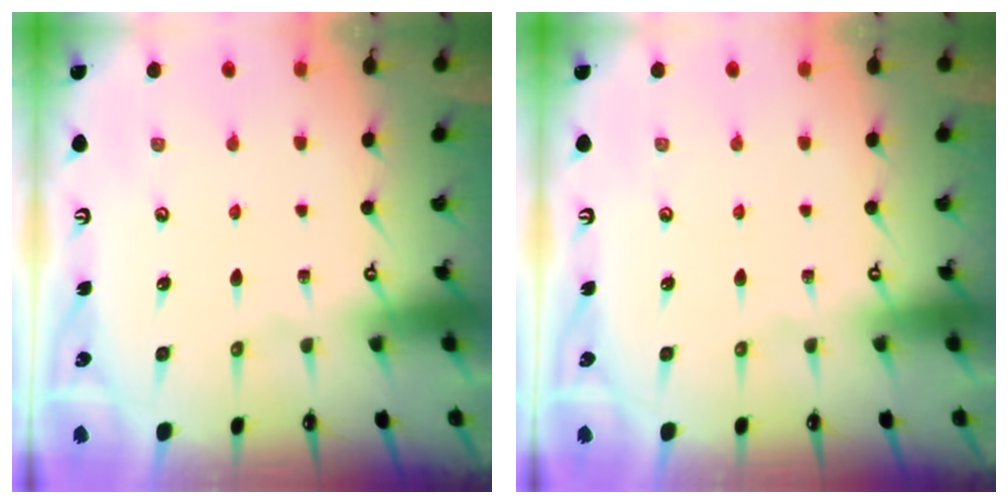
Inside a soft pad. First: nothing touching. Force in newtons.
{"total": 0.0}